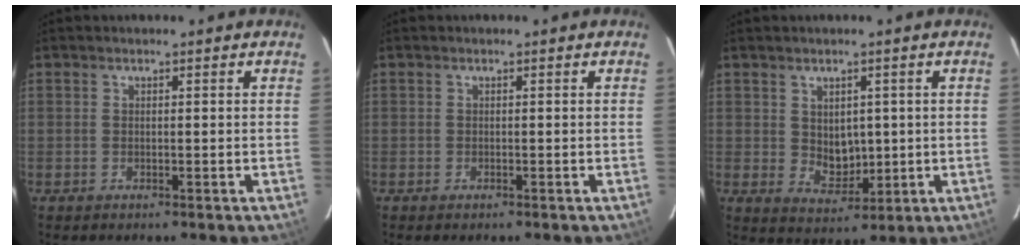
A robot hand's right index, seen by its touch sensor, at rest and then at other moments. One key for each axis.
{"total": 0.5, "fx": -0.4, "fy": 0.2, "fz": 0.2, "tx": -0.005, "ty": -0.002, "tz": -0.008}
{"total": 5.3, "fx": 0.9, "fy": 4.2, "fz": 3.1, "tx": -0.049, "ty": -0.004, "tz": 0.030}